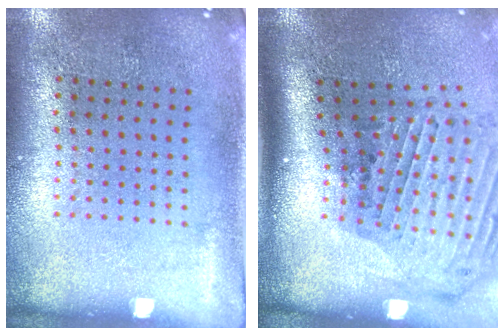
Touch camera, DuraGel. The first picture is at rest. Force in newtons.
{"total": 3.0, "press": 2.2, "slide": 2.1}